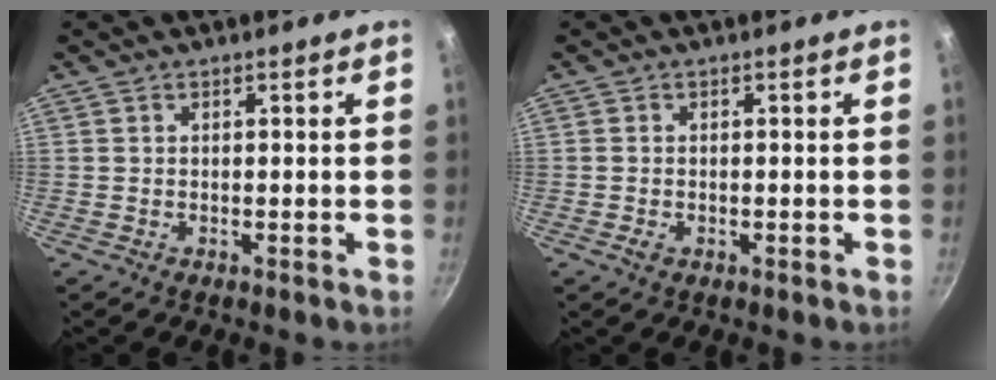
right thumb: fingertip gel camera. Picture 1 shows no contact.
{"total": 1.3, "force": [-0.5, 0.9, 0.7], "torque": [-0.013, 0.000, -0.010]}